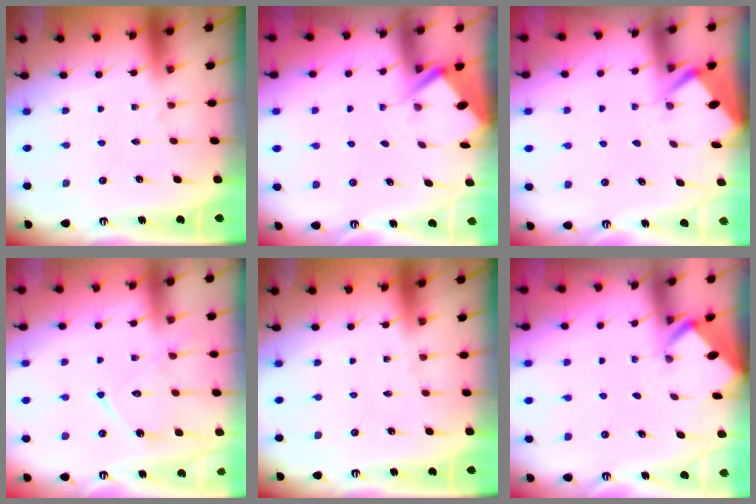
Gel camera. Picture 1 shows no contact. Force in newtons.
{"total": 2.8, "press": 2.8, "slide": 0.4}
{"total": 2.8, "press": 2.8, "slide": 0.3}
{"total": 13.3, "press": 13.2, "slide": 1.3}
{"total": 0.0}
{"total": 1.9, "press": 1.9, "slide": 0.2}